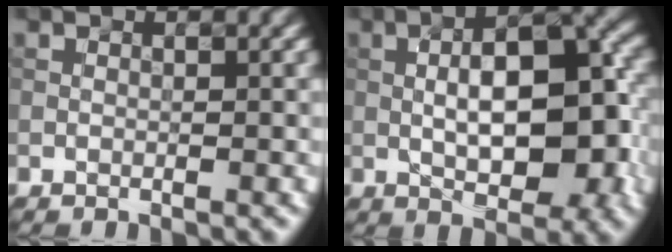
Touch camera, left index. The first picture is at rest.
{"total": 9.9, "force": [-0.5, 4.1, 9.0], "torque": [-0.126, 0.013, -0.008]}